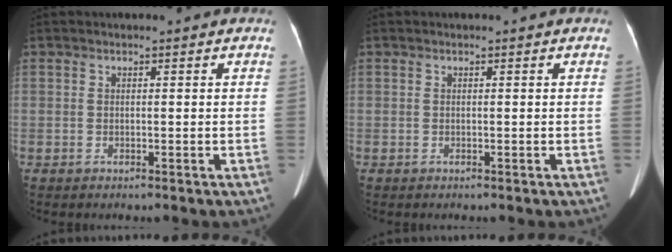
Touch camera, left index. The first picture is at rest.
{"total": 0.0}